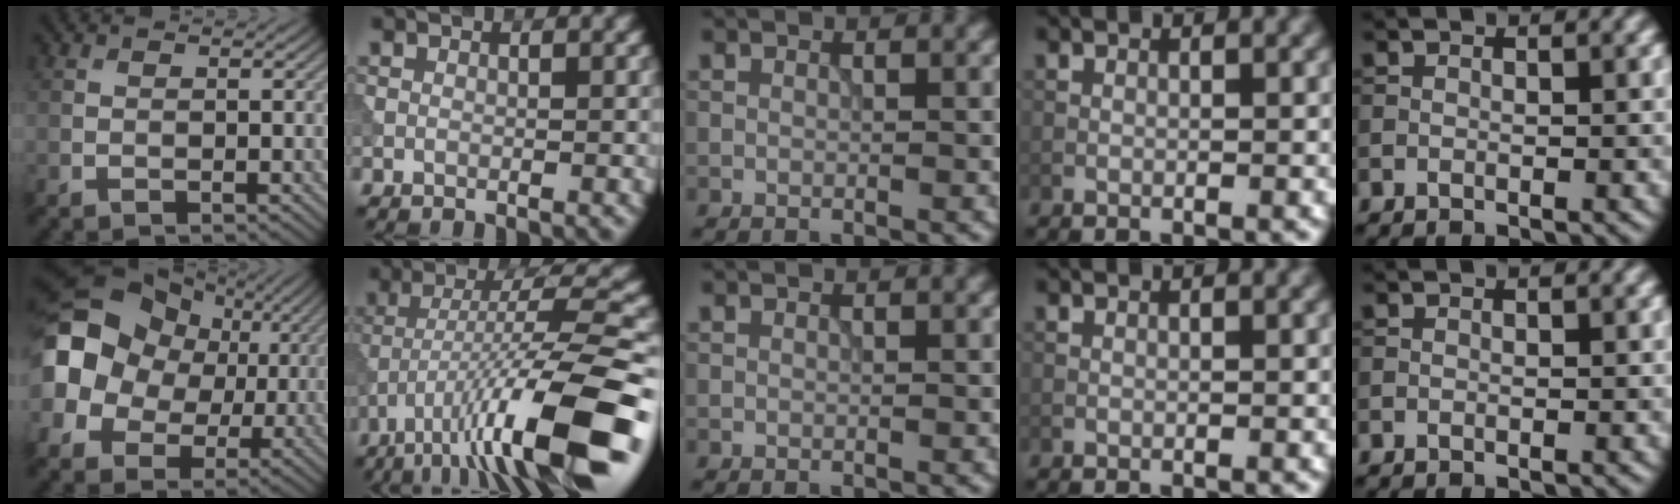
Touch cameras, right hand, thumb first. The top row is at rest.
{"thumb": {"total": 14.8, "force": [2.2, 12.1, 8.3], "torque": [-0.201, 0.007, 0.027]}, "index": {"total": 13.1, "force": [-6.9, 2.2, 11.0], "torque": [-0.184, 0.014, -0.106]}}